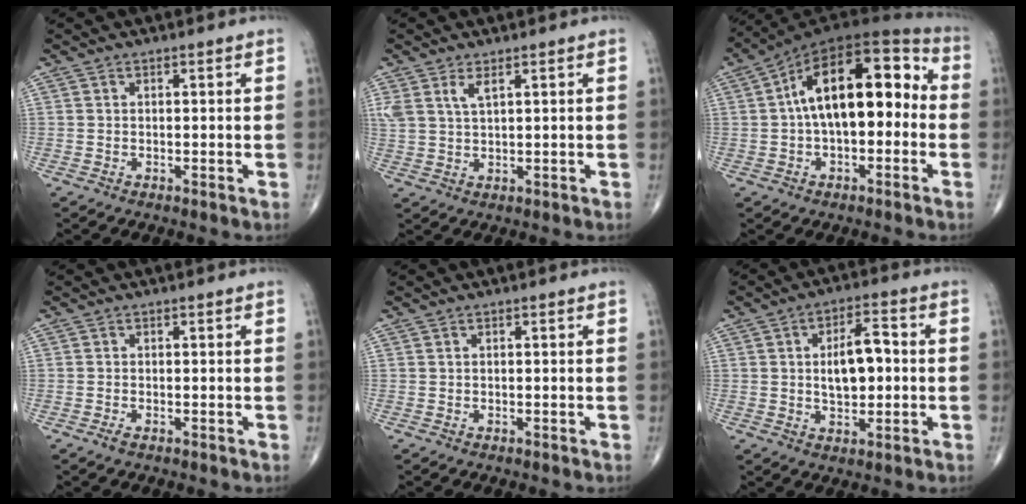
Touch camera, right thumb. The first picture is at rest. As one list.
[{"total": 3.7, "force": [2.0, 1.4, 2.8], "torque": [-0.064, -0.002, 0.048]}, {"total": 18.8, "force": [0.8, 9.8, 16.0], "torque": [-0.233, 0.049, 0.000]}, {"total": 0.7, "force": [-0.5, 0.1, 0.5], "torque": [-0.015, 0.000, -0.012]}, {"total": 0.0}, {"total": 8.9, "force": [0.4, 4.6, 7.7], "torque": [-0.109, 0.012, 0.006]}]